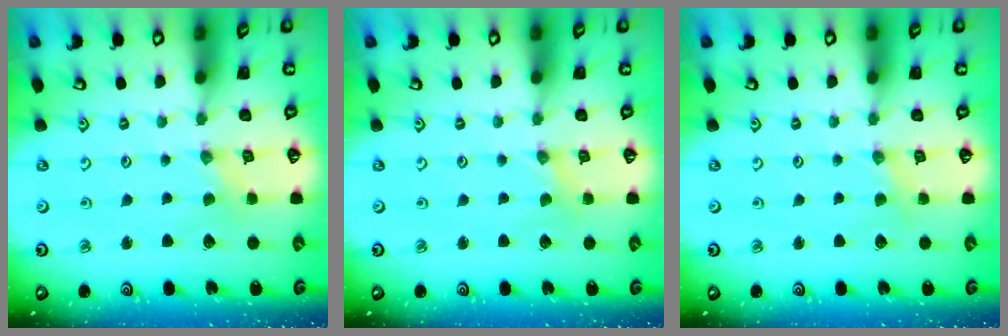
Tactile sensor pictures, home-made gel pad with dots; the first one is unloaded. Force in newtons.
{"total": 0.0}
{"total": 2.5, "press": 2.5, "slide": 0.3}